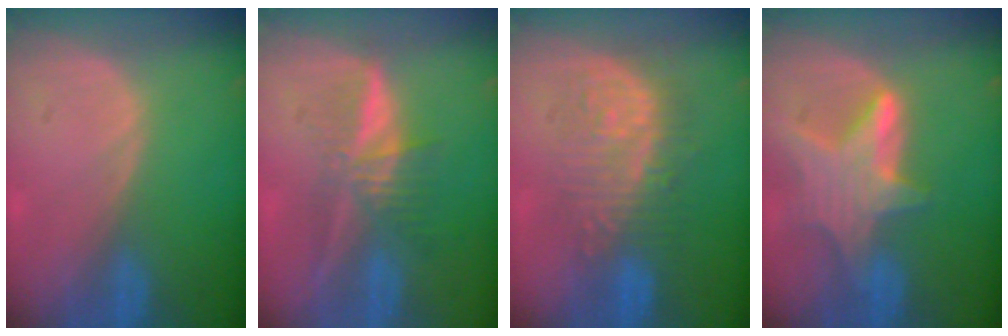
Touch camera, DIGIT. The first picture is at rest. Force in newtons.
{"total": 6.1, "press": 5.7, "slide": 2.1}
{"total": 9.1, "press": 9.0, "slide": 1.6}
{"total": 7.4, "press": 6.9, "slide": 2.6}